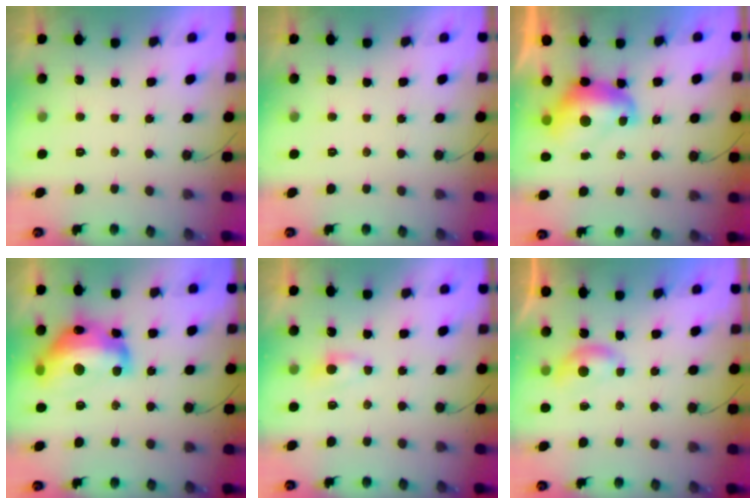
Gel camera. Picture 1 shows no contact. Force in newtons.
{"total": 0.0}
{"total": 8.7, "press": 8.6, "slide": 0.9}
{"total": 18.7, "press": 18.6, "slide": 1.7}
{"total": 3.8, "press": 3.8, "slide": 0.5}
{"total": 3.8, "press": 3.8, "slide": 0.4}